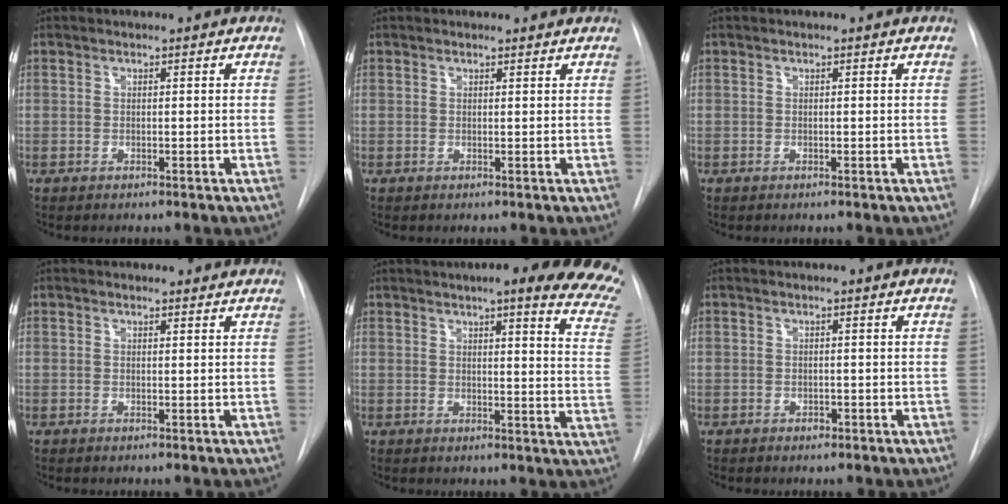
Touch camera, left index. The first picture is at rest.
{"total": 1.7, "force": [1.6, 0.5, 0.2], "torque": [-0.010, 0.009, 0.018]}
{"total": 0.0}
{"total": 1.6, "force": [1.5, 0.6, 0.2], "torque": [-0.007, 0.007, 0.016]}
{"total": 19.7, "force": [15.6, 2.8, 11.7], "torque": [-0.133, -0.035, 0.157]}
{"total": 0.7, "force": [-0.3, 0.5, 0.3], "torque": [-0.005, 0.001, -0.004]}